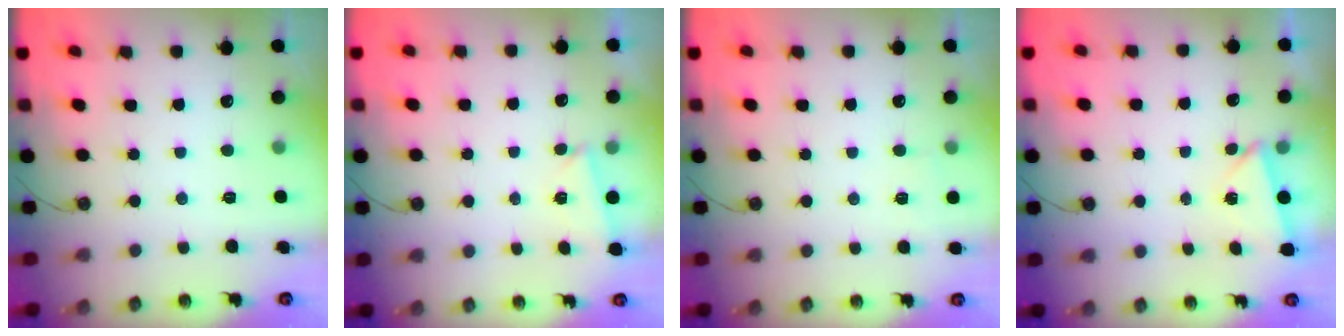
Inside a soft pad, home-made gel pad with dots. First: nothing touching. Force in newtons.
{"total": 2.0, "press": 1.9, "slide": 0.7}
{"total": 2.3, "press": 2.3, "slide": 0.4}
{"total": 2.3, "press": 2.0, "slide": 1.2}